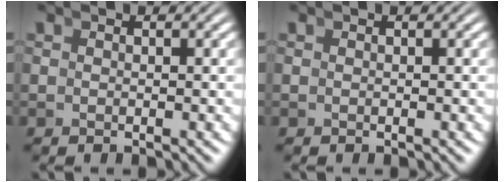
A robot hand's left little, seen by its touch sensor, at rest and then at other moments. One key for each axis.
{"total": 0.0}